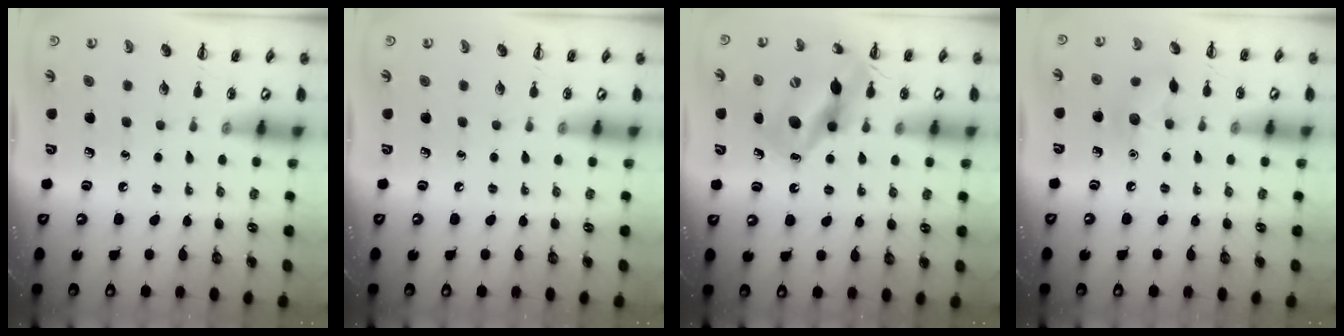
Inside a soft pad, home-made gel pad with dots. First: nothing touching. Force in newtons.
{"total": 0.0}
{"total": 14.0, "press": 13.5, "slide": 3.9}
{"total": 7.8, "press": 7.7, "slide": 1.3}